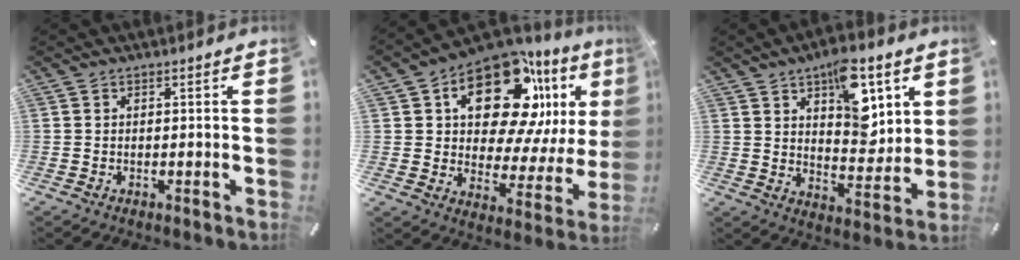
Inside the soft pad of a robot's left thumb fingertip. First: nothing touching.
{"total": 21.8, "force": [11.2, 11.8, 14.4], "torque": [-0.221, -0.073, 0.188]}
{"total": 13.8, "force": [7.0, 7.8, 9.0], "torque": [-0.103, -0.040, 0.118]}